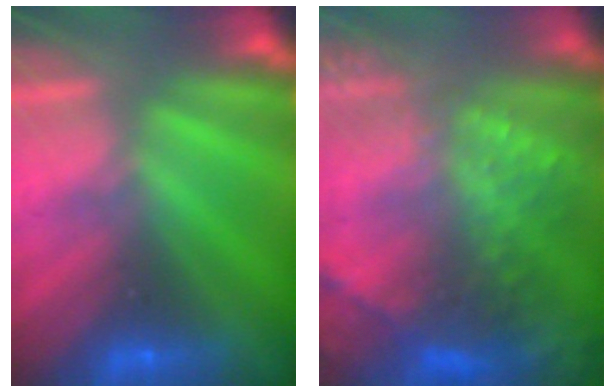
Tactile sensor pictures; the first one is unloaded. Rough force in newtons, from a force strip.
{"total": 9.3}